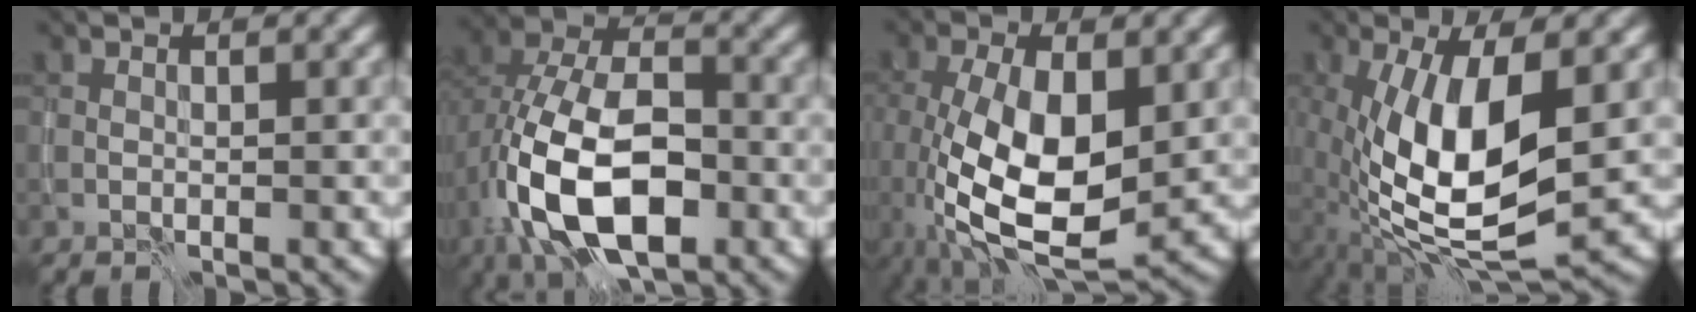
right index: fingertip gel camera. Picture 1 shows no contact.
{"total": 11.7, "force": [-4.1, 6.7, 8.6], "torque": [-0.174, -0.011, -0.074]}
{"total": 11.0, "force": [-1.6, 5.1, 9.6], "torque": [-0.195, -0.020, -0.024]}
{"total": 11.4, "force": [-1.1, 4.4, 10.5], "torque": [-0.207, -0.008, -0.023]}